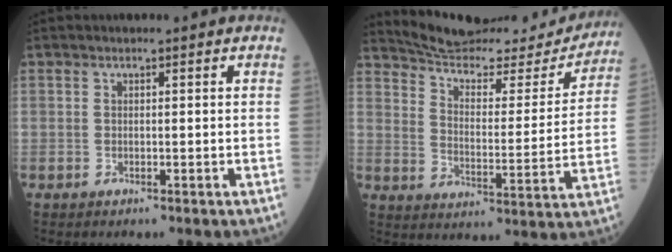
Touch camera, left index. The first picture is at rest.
{"total": 20.6, "force": [19.7, 3.4, 4.9], "torque": [-0.074, -0.042, 0.266]}